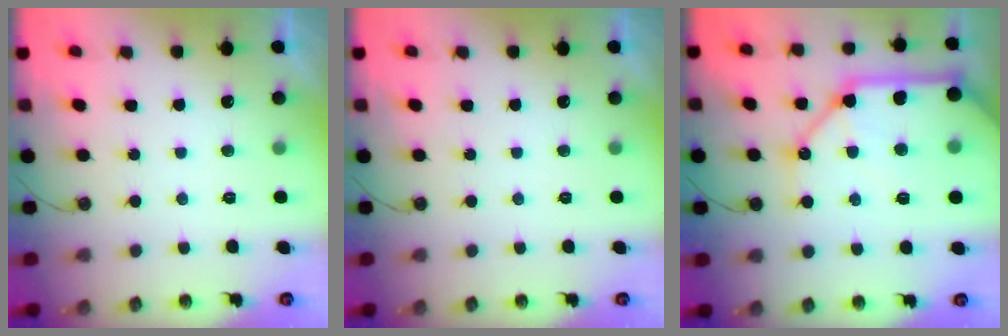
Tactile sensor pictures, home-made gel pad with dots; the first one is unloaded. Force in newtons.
{"total": 0.0}
{"total": 23.9, "press": 23.6, "slide": 3.8}